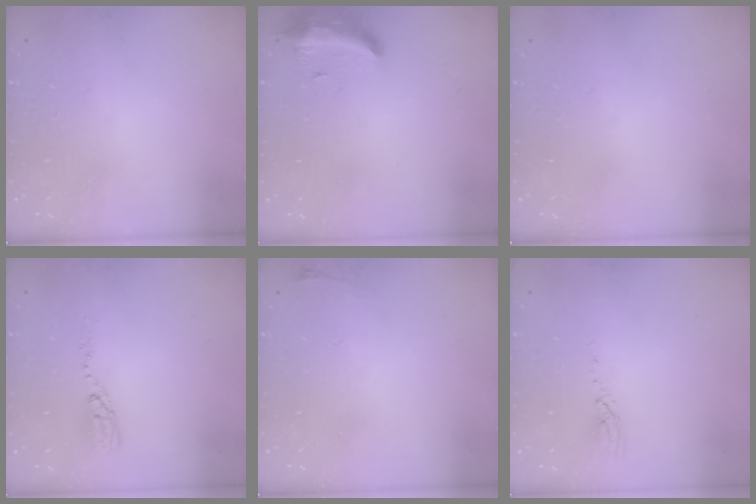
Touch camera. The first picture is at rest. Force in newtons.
{"total": 8.5, "press": 8.4, "slide": 1.4}
{"total": 16.0, "press": 1.9, "slide": 15.9}
{"total": 5.1, "press": 5.1, "slide": 0.3}
{"total": 2.8, "press": 2.1, "slide": 1.9}
{"total": 3.0, "press": 2.9, "slide": 0.3}